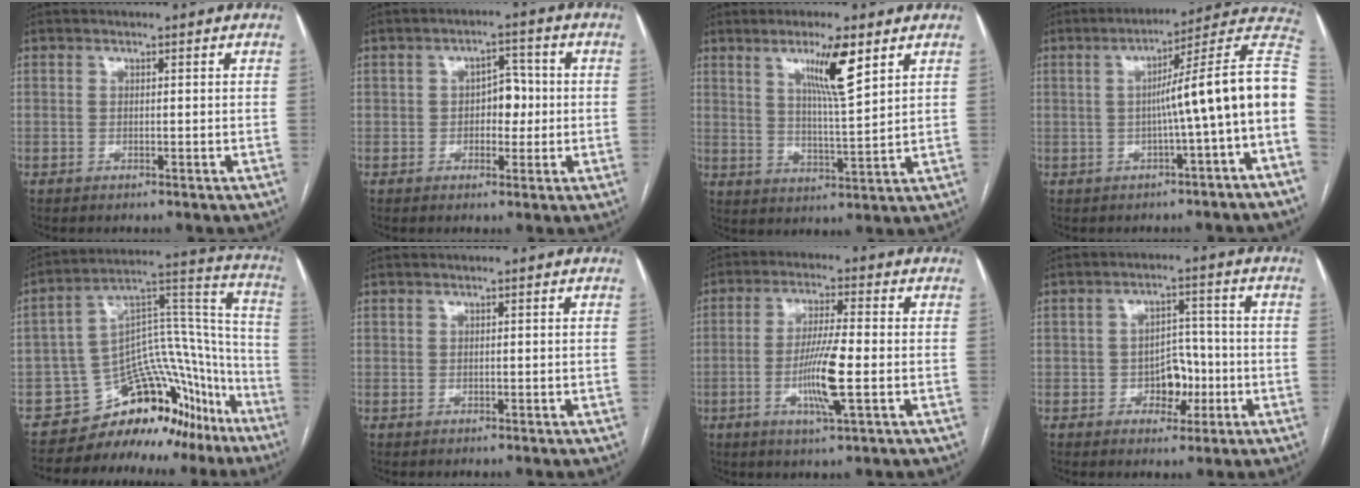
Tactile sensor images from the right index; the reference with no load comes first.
{"total": 4.7, "force": [-0.2, 3.0, 3.6], "torque": [-0.052, 0.016, -0.003]}
{"total": 8.6, "force": [4.6, 0.4, 7.2], "torque": [-0.128, -0.010, 0.080]}
{"total": 13.5, "force": [-1.2, -1.2, 13.4], "torque": [-0.173, 0.035, -0.028]}
{"total": 18.8, "force": [-15.0, 8.8, 7.0], "torque": [-0.075, 0.086, -0.222]}
{"total": 0.0}
{"total": 8.6, "force": [-2.0, 0.2, 8.4], "torque": [-0.162, -0.010, -0.040]}
{"total": 5.7, "force": [-1.6, 3.9, 3.9], "torque": [-0.053, 0.017, -0.022]}